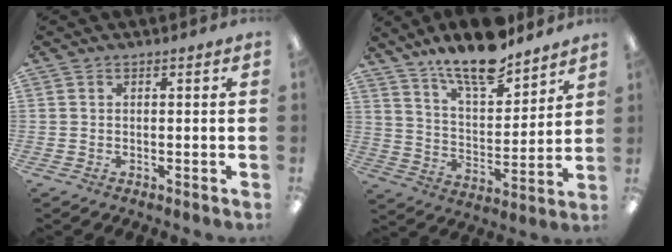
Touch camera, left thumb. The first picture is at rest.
{"total": 14.6, "force": [12.5, 3.8, 6.5], "torque": [-0.115, -0.083, 0.218]}